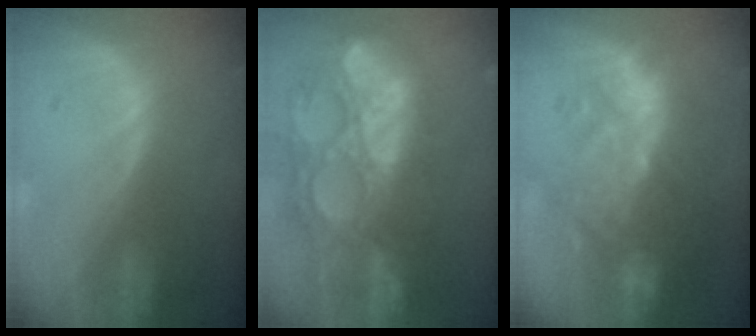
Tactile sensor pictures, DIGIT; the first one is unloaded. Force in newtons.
{"total": 15.4, "press": 12.8, "slide": 8.7}
{"total": 11.1, "press": 9.9, "slide": 5.0}